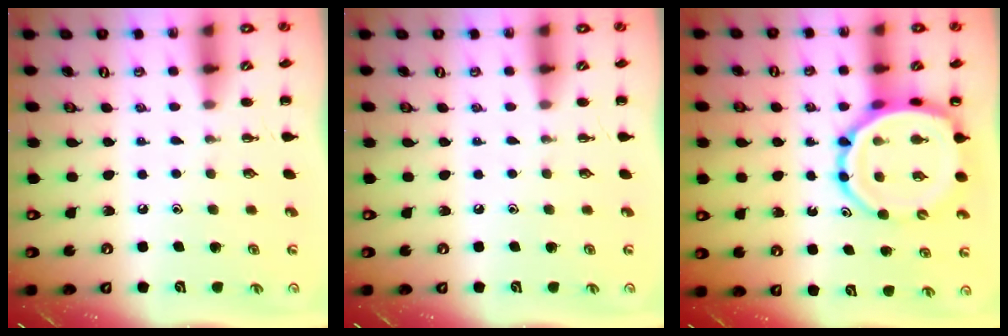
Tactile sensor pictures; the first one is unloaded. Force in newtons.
{"total": 0.0}
{"total": 13.1, "press": 12.6, "slide": 3.5}